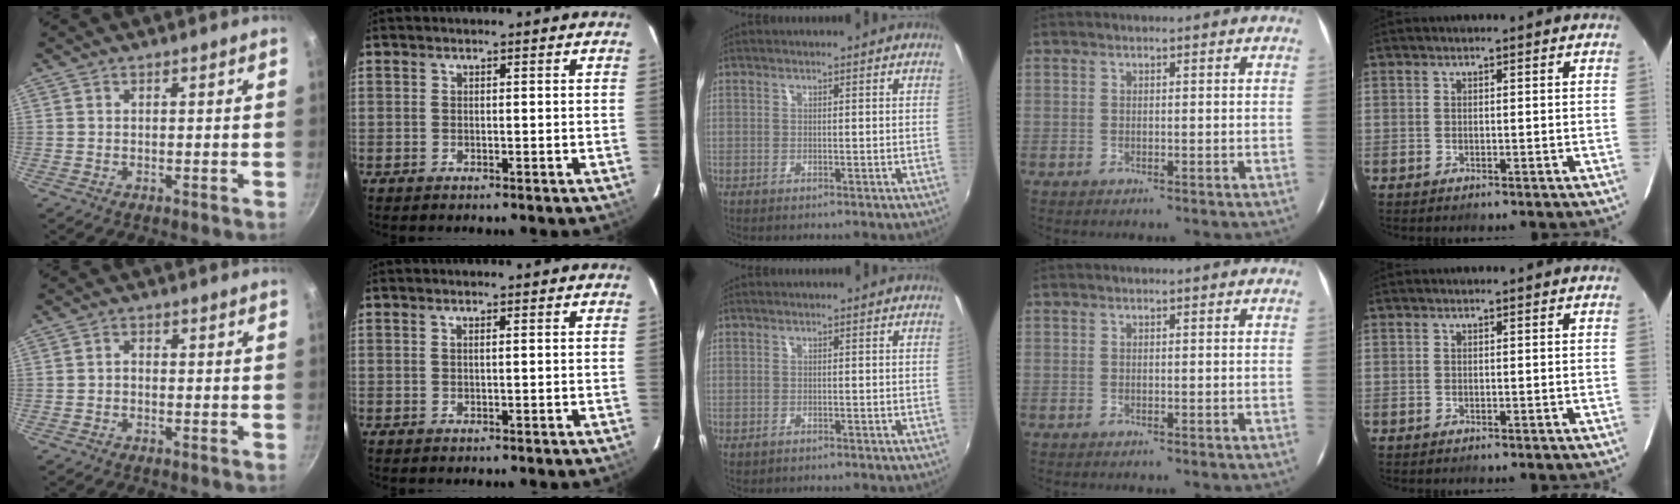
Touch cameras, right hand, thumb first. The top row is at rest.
{"thumb": {"total": 1.4, "force": [-0.5, 1.1, 0.8], "torque": [-0.011, 0.008, -0.011]}, "index": {"total": 0.5, "force": [0.1, -0.1, 0.5], "torque": [-0.010, 0.002, 0.001]}, "middle": {"total": 0.6, "force": [-0.4, 0.4, 0.2], "torque": [-0.005, -0.001, -0.006]}}